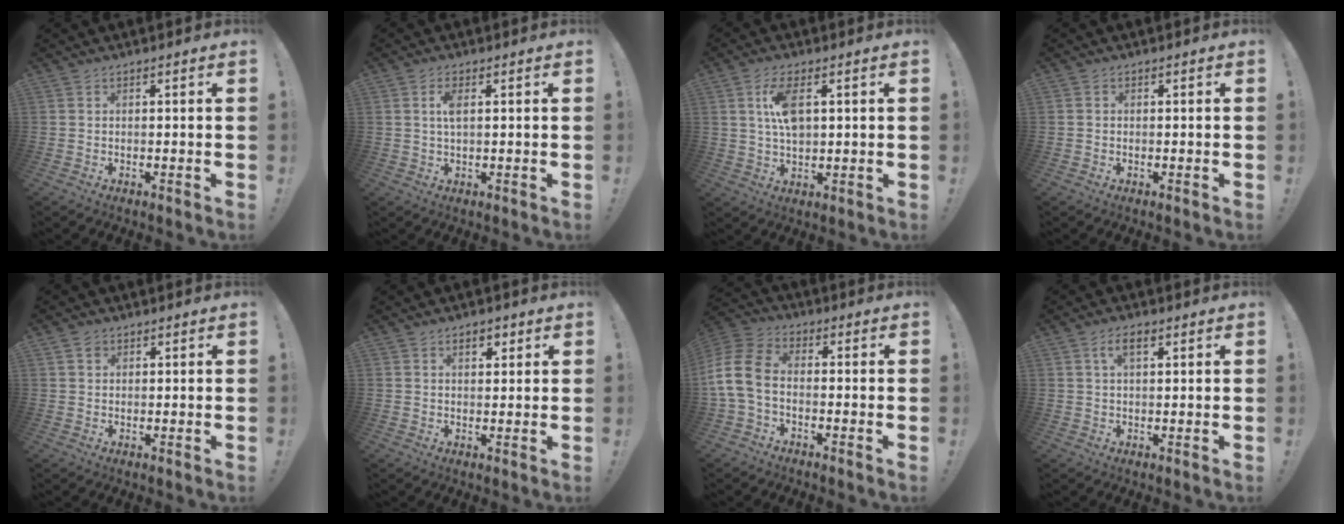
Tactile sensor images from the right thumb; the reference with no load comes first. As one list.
[{"total": 3.6, "force": [0.9, 1.2, 3.2], "torque": [-0.062, 0.002, 0.014]}, {"total": 8.8, "force": [2.4, 4.1, 7.5], "torque": [-0.137, -0.005, 0.037]}, {"total": 0.6, "force": [-0.1, 0.6, 0.1], "torque": [-0.001, 0.002, -0.002]}, {"total": 1.8, "force": [1.0, 1.5, 0.6], "torque": [0.001, -0.004, 0.015]}, {"total": 3.2, "force": [1.7, 1.9, 2.0], "torque": [-0.030, 0.000, 0.027]}, {"total": 11.2, "force": [-1.8, 7.1, 8.4], "torque": [-0.178, 0.018, -0.031]}, {"total": 4.5, "force": [1.9, 1.9, 3.7], "torque": [-0.066, 0.002, 0.031]}]